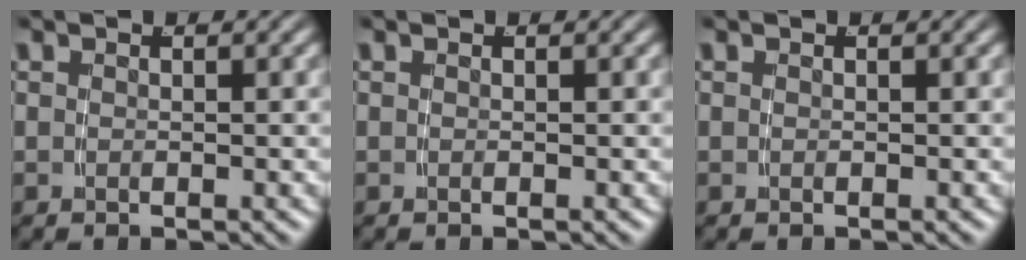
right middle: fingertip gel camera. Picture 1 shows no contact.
{"total": 0.0}
{"total": 0.0}